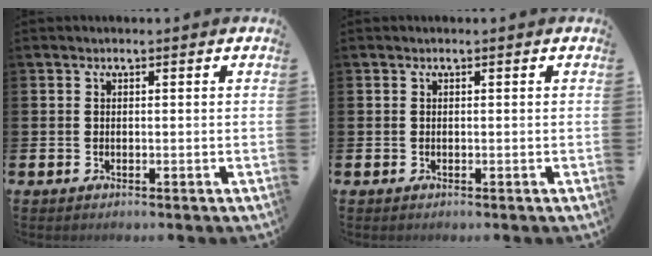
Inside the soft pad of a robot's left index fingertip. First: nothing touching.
{"total": 0.0}